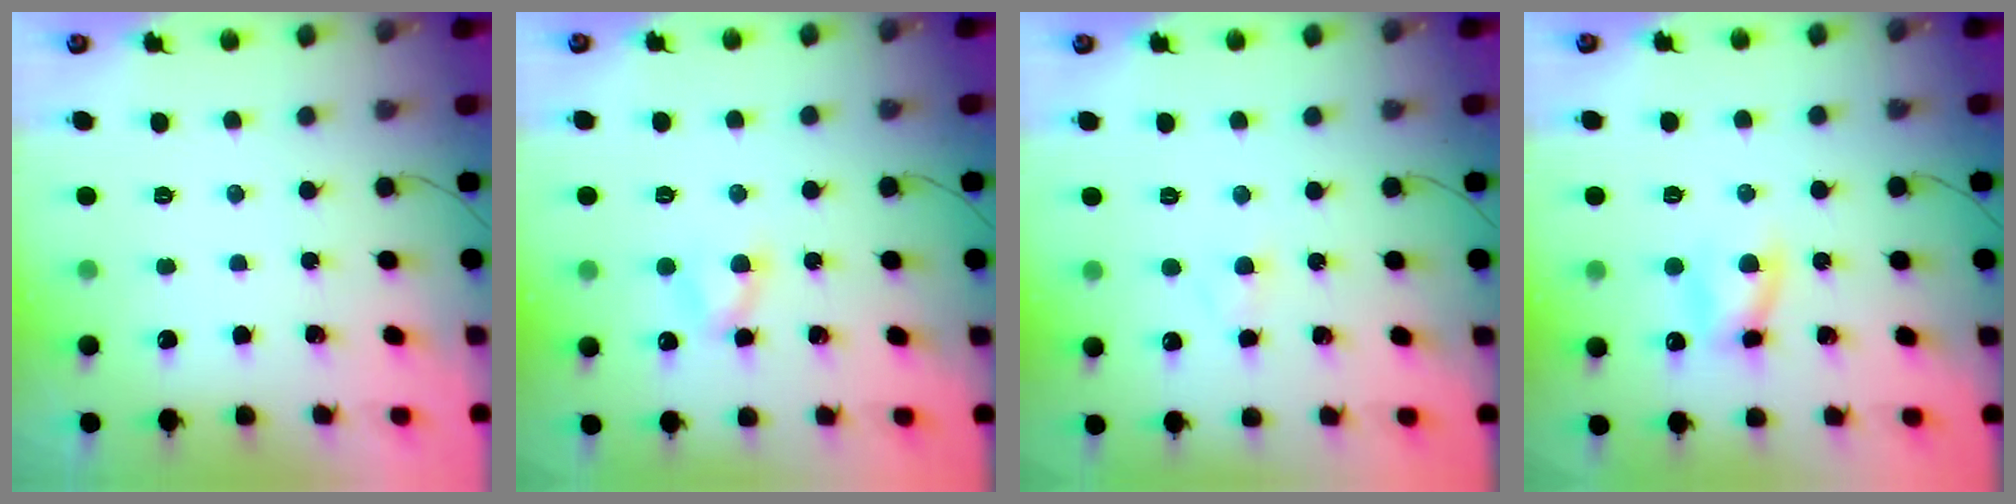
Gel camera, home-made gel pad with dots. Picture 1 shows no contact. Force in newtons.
{"total": 4.3, "press": 4.2, "slide": 0.7}
{"total": 1.9, "press": 1.7, "slide": 0.8}
{"total": 6.4, "press": 6.3, "slide": 1.1}